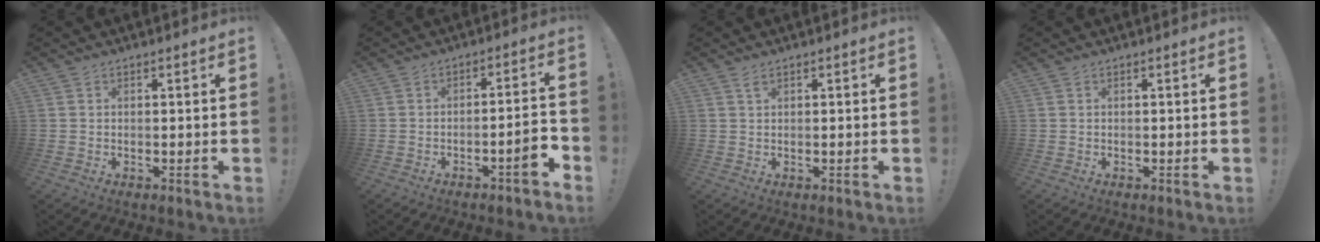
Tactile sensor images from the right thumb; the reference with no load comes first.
{"total": 6.6, "force": [-2.9, 0.8, 5.9], "torque": [-0.082, 0.007, -0.046]}
{"total": 1.2, "force": [0.8, 0.2, 0.9], "torque": [-0.012, -0.002, 0.013]}
{"total": 0.0}